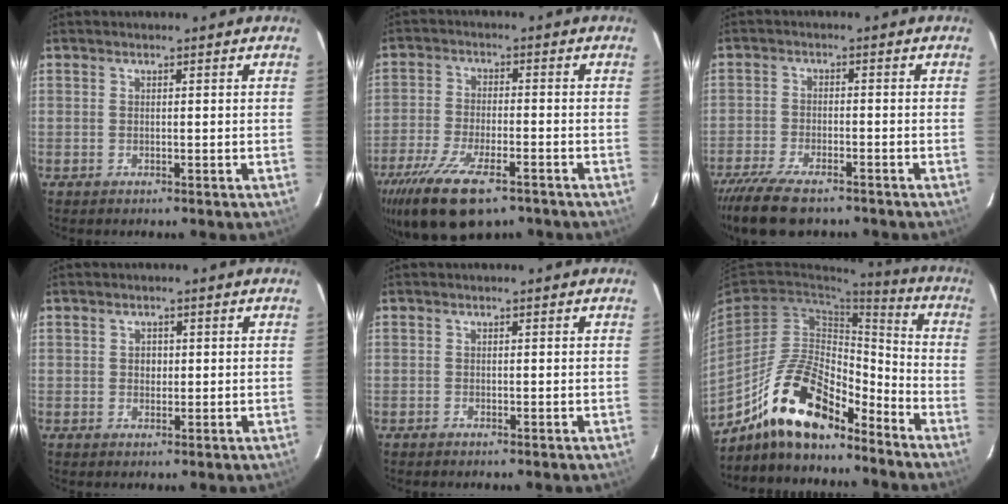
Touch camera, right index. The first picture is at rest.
{"total": 15.5, "force": [-10.2, 5.5, 10.3], "torque": [-0.223, -0.043, -0.181]}
{"total": 10.3, "force": [-8.4, 3.0, 5.2], "torque": [-0.128, -0.032, -0.152]}
{"total": 1.7, "force": [0.2, 1.6, 0.6], "torque": [-0.006, 0.006, 0.002]}
{"total": 0.0}
{"total": 17.5, "force": [-12.7, 6.4, 10.3], "torque": [-0.207, 0.010, -0.231]}